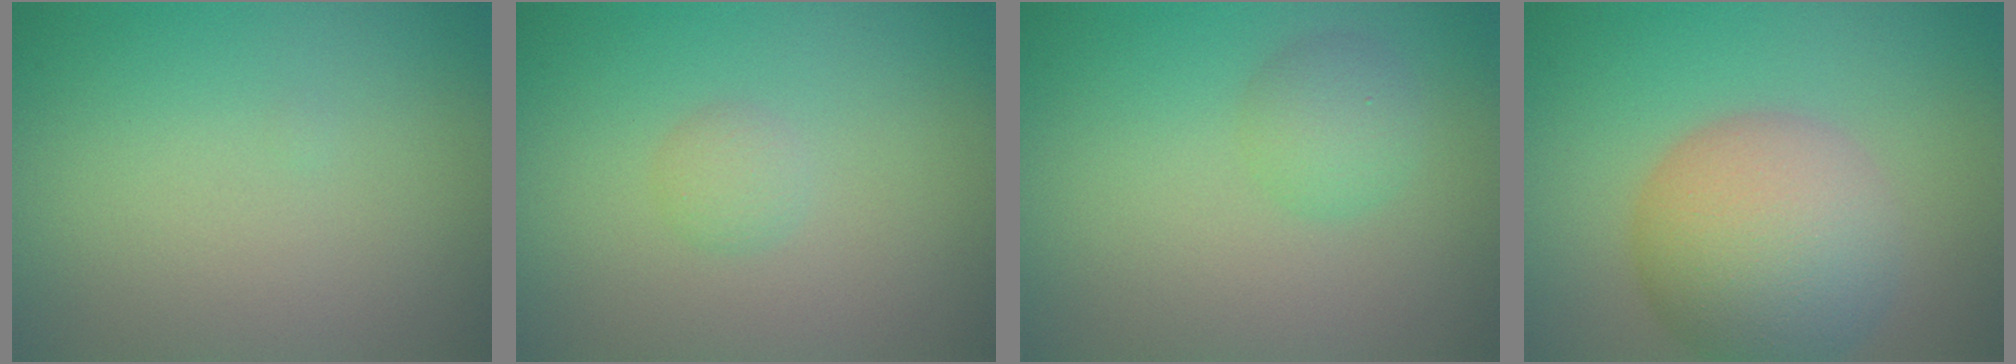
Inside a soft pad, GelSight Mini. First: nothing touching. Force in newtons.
{"total": 1.0, "press": 1.0, "slide": 0.0}
{"total": 2.2, "press": 2.2, "slide": 0.0}
{"total": 9.0, "press": 9.0, "slide": 0.4}